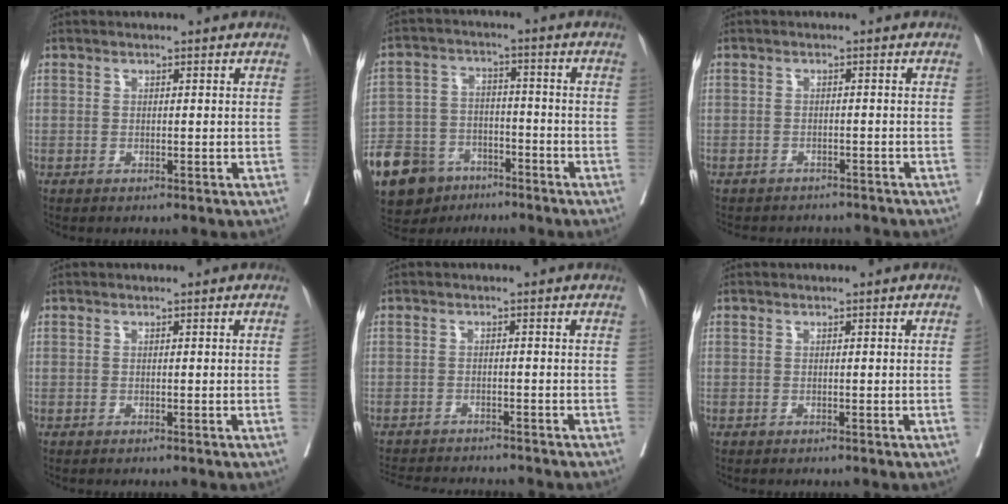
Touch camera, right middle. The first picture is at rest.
{"total": 18.1, "force": [-12.1, 11.1, 7.8], "torque": [-0.206, 0.001, -0.199]}
{"total": 6.4, "force": [-5.8, 2.4, 0.9], "torque": [-0.012, 0.001, -0.070]}
{"total": 0.7, "force": [-0.1, -0.3, 0.6], "torque": [-0.001, 0.001, -0.002]}
{"total": 9.5, "force": [-9.0, 1.5, 2.6], "torque": [-0.041, -0.001, -0.126]}
{"total": 0.8, "force": [-0.1, -0.4, 0.7], "torque": [-0.002, 0.001, -0.002]}